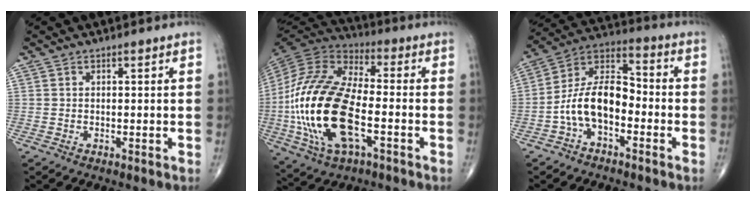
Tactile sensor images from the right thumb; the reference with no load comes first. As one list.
[{"total": 25.1, "force": [-5.3, 11.9, 21.5], "torque": [-0.462, 0.011, -0.094]}, {"total": 12.2, "force": [-3.6, 6.8, 9.5], "torque": [-0.162, 0.055, -0.078]}]